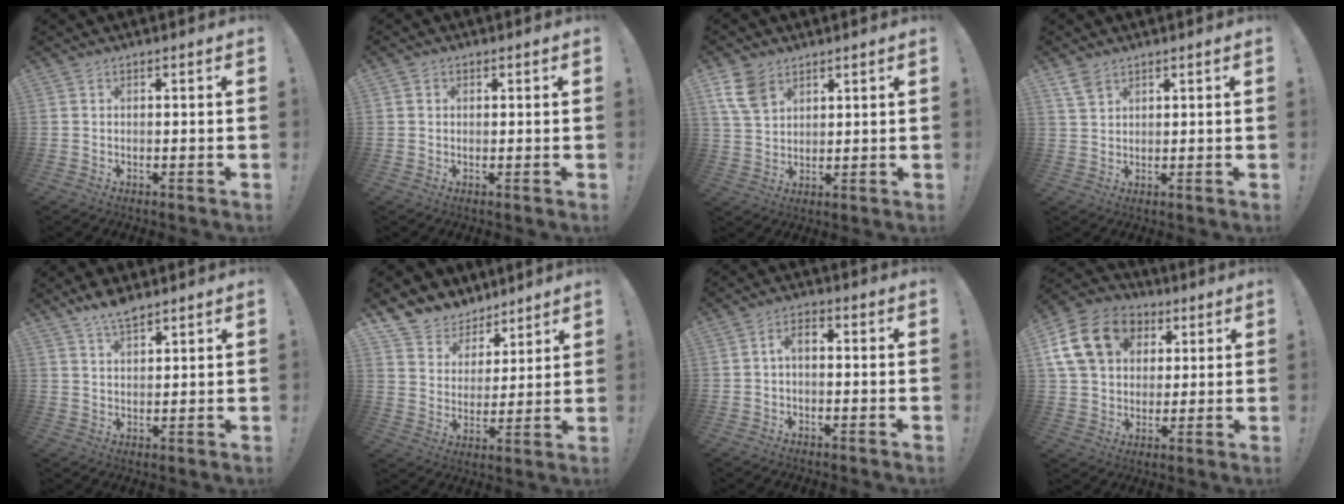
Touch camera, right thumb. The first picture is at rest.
{"total": 1.1, "force": [0.5, 1.0, 0.2], "torque": [0.005, -0.002, 0.008]}
{"total": 9.2, "force": [5.5, 5.9, 4.3], "torque": [-0.075, -0.017, 0.111]}
{"total": 4.1, "force": [3.1, 2.3, 1.6], "torque": [-0.023, -0.016, 0.058]}
{"total": 5.9, "force": [4.9, 2.1, 2.6], "torque": [-0.040, -0.029, 0.089]}
{"total": 9.4, "force": [7.1, 6.2, 0.7], "torque": [-0.016, -0.064, 0.140]}
{"total": 3.3, "force": [-0.4, 1.7, 2.8], "torque": [-0.058, 0.005, -0.010]}
{"total": 19.3, "force": [6.7, 14.9, 10.4], "torque": [-0.161, -0.012, 0.136]}